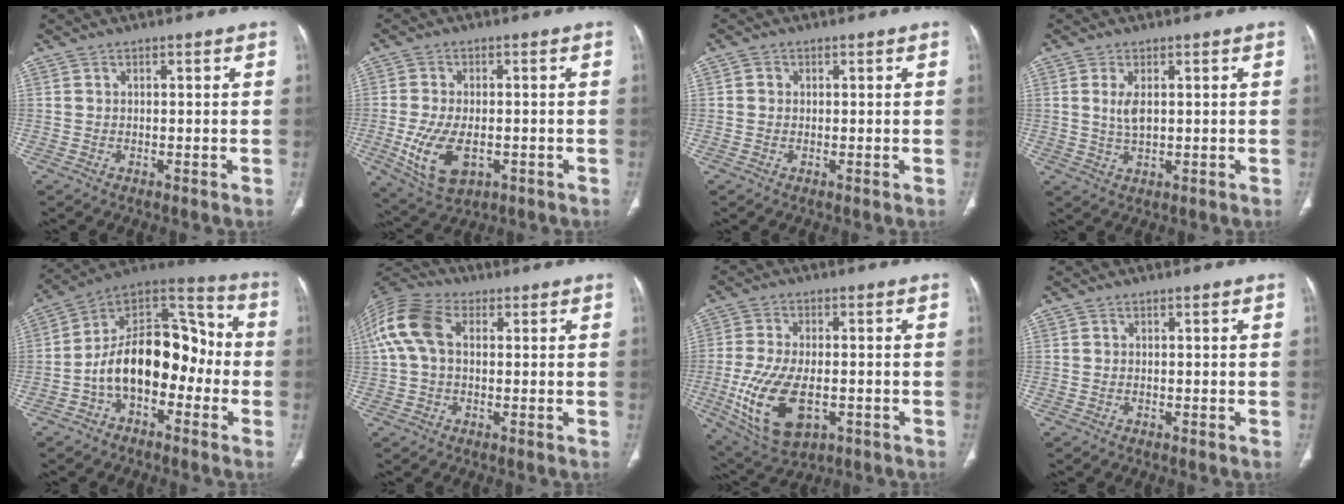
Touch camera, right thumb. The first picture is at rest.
{"total": 10.2, "force": [-2.7, 5.7, 8.1], "torque": [-0.160, -0.004, -0.034]}
{"total": 1.2, "force": [0.1, 1.1, 0.3], "torque": [-0.001, 0.003, 0.000]}
{"total": 3.7, "force": [0.8, 1.6, 3.2], "torque": [-0.069, -0.006, 0.021]}
{"total": 17.9, "force": [-4.4, 10.9, 13.4], "torque": [-0.189, 0.084, -0.083]}
{"total": 11.6, "force": [2.1, 7.5, 8.6], "torque": [-0.198, 0.035, 0.034]}
{"total": 14.6, "force": [-3.7, 7.9, 11.7], "torque": [-0.230, -0.004, -0.051]}
{"total": 0.0}